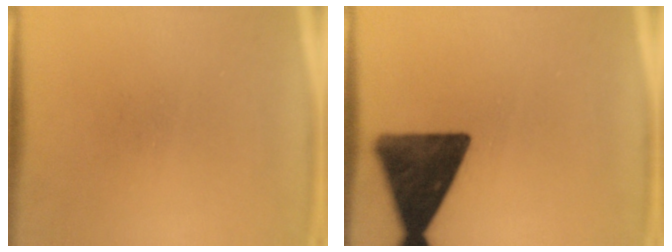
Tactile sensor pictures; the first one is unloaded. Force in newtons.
{"total": 14.9}